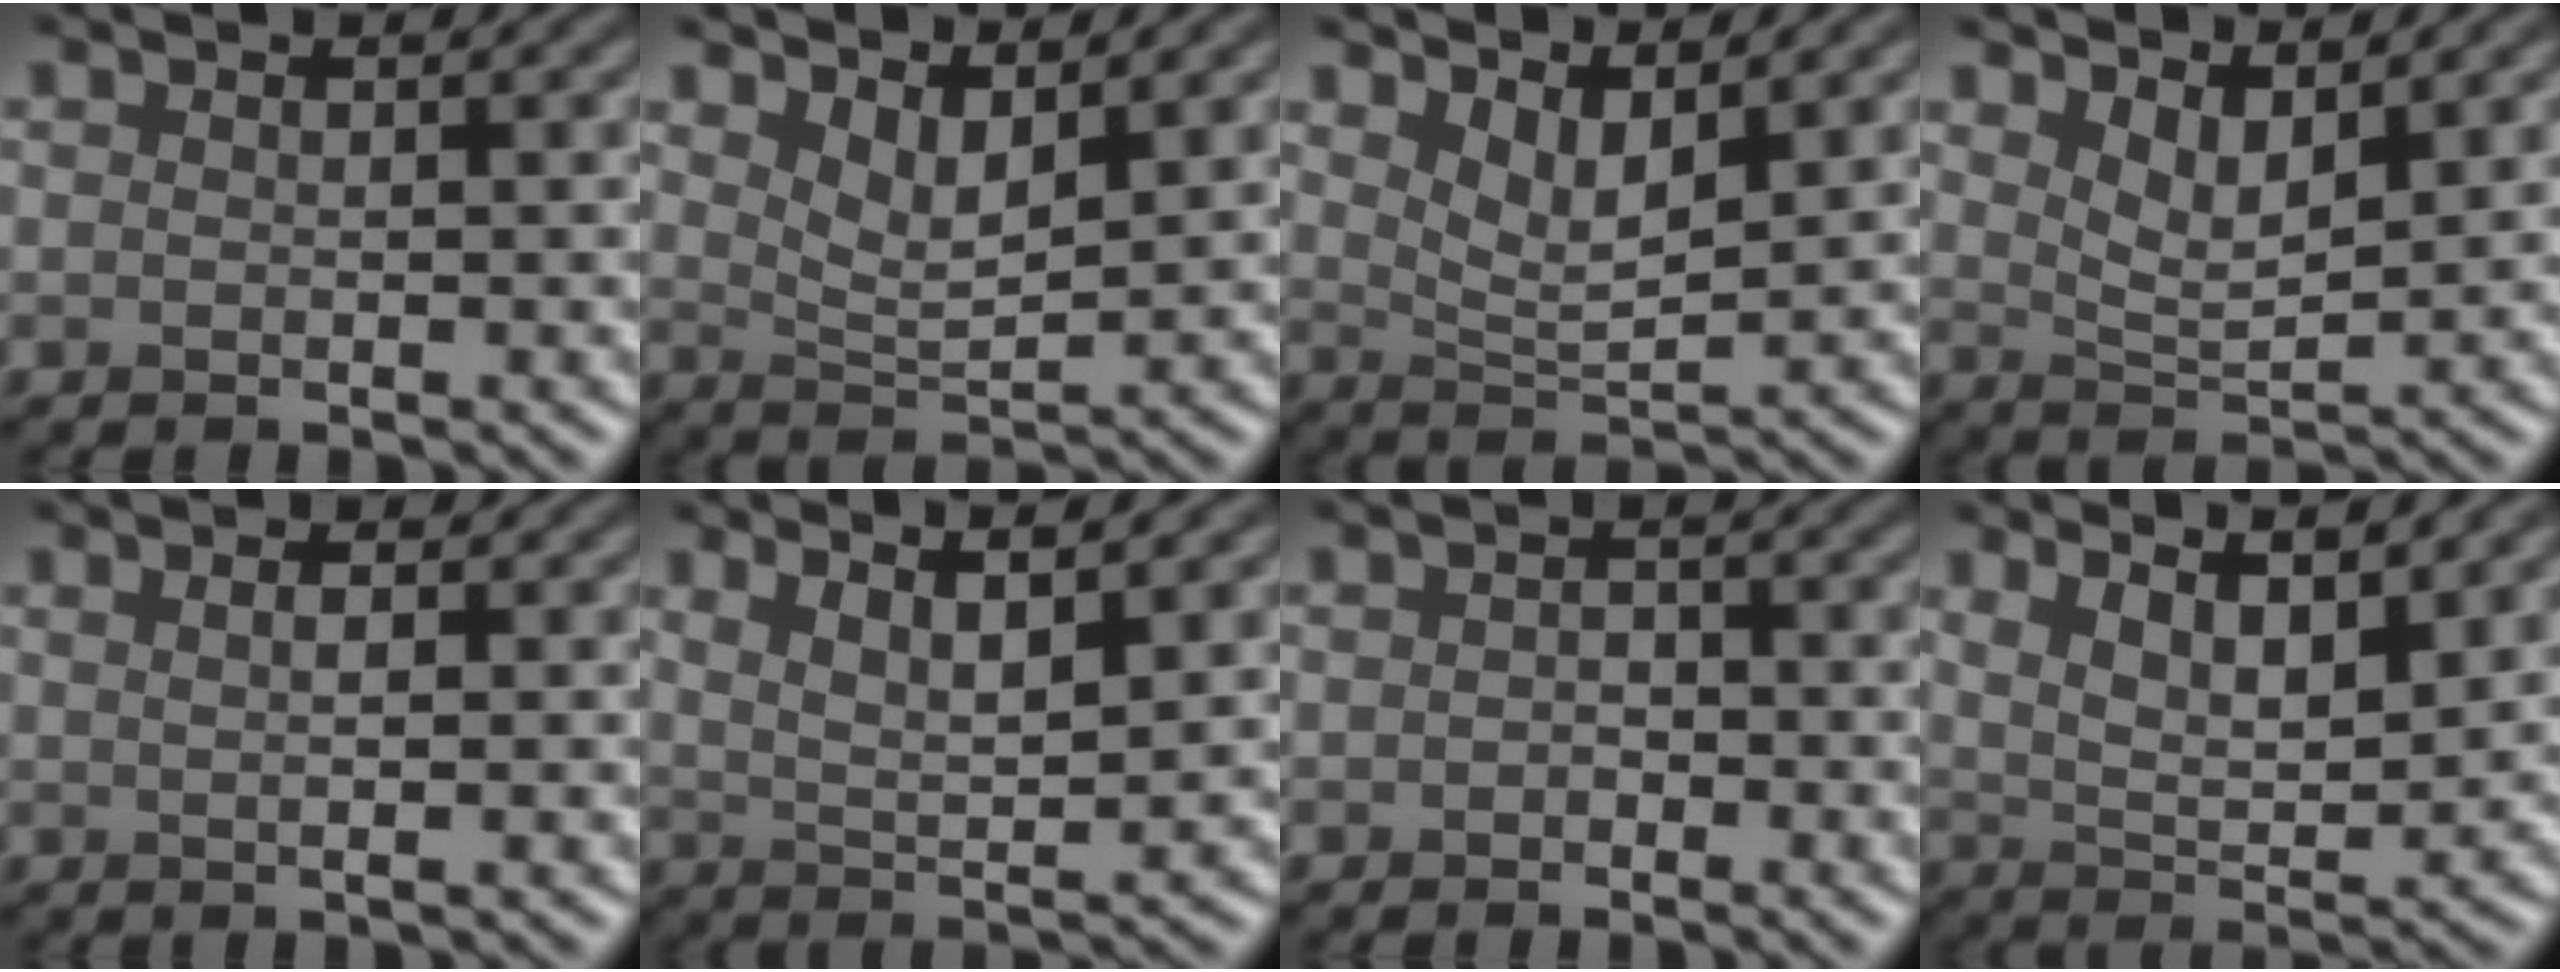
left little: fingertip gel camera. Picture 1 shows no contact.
{"total": 3.2, "force": [2.1, 1.0, 2.2], "torque": [-0.047, -0.013, 0.043]}
{"total": 3.5, "force": [2.2, 1.2, 2.5], "torque": [-0.053, -0.012, 0.044]}
{"total": 3.3, "force": [2.1, 1.1, 2.3], "torque": [-0.049, -0.012, 0.042]}
{"total": 2.9, "force": [1.1, 1.3, 2.4], "torque": [-0.015, 0.011, -0.005]}
{"total": 4.7, "force": [2.7, 0.9, 3.7], "torque": [-0.065, -0.002, 0.050]}
{"total": 1.2, "force": [-0.5, 0.9, 0.6], "torque": [-0.011, -0.001, -0.010]}
{"total": 6.3, "force": [3.8, 1.7, 4.8], "torque": [-0.083, -0.003, 0.066]}